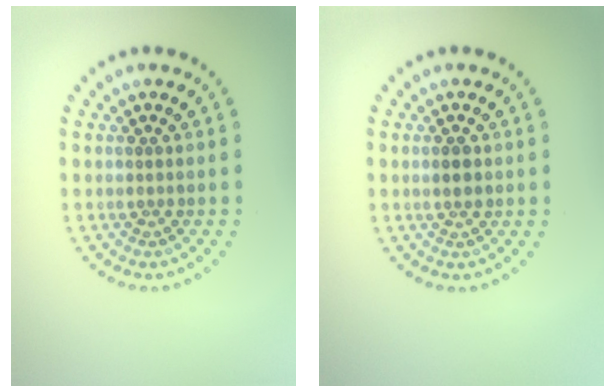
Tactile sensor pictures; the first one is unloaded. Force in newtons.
{"total": 1.2, "press": 1.2, "slide": 0.1}